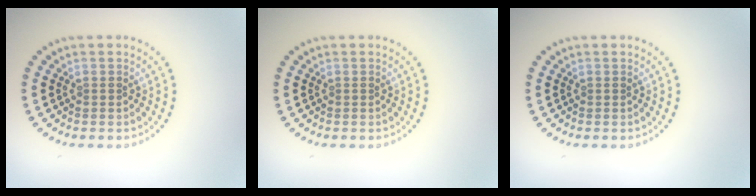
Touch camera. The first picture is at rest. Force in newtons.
{"total": 0.0}
{"total": 0.0}